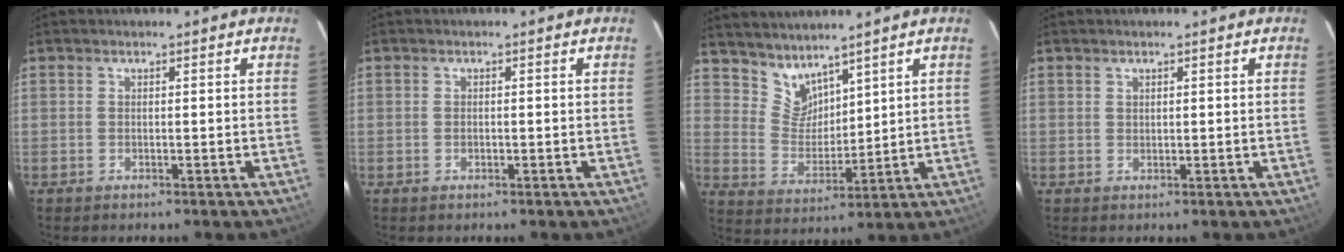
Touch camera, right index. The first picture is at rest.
{"total": 0.8, "force": [-0.2, 0.5, 0.5], "torque": [-0.010, 0.002, -0.004]}
{"total": 6.9, "force": [6.0, 3.0, 1.4], "torque": [-0.019, -0.002, 0.127]}
{"total": 0.7, "force": [0.5, 0.4, 0.2], "torque": [-0.003, 0.002, 0.010]}